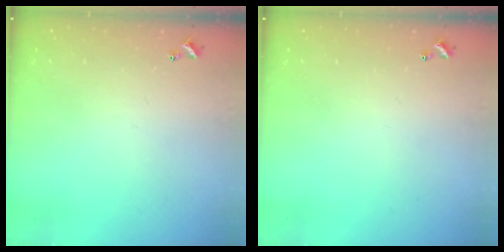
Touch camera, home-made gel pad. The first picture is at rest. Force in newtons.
{"total": 0.0}